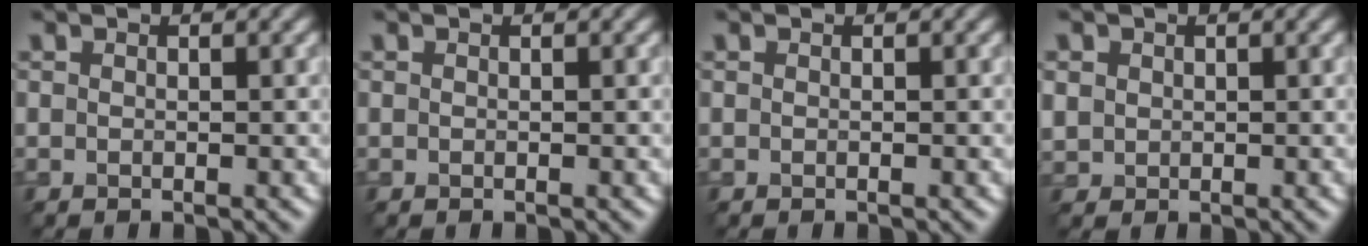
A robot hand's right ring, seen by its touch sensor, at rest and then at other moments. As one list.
[{"total": 0.0}, {"total": 0.0}, {"total": 1.5, "force": [0.5, 1.4, 0.3], "torque": [-0.007, -0.005, 0.013]}]